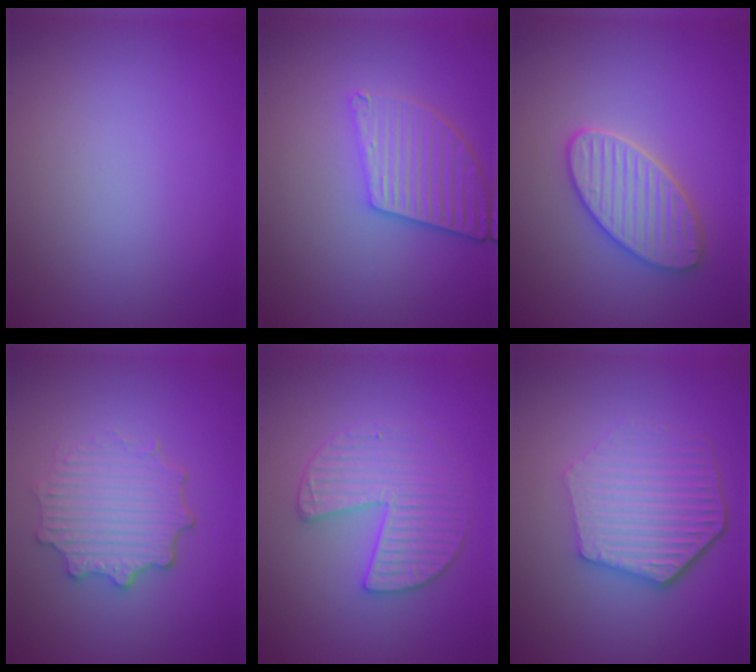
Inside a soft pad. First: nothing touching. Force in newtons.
{"total": 4.5, "press": 3.8, "slide": 2.5}
{"total": 4.2, "press": 3.9, "slide": 1.5}
{"total": 4.4, "press": 3.7, "slide": 2.5}
{"total": 3.5, "press": 3.4, "slide": 0.4}
{"total": 6.1, "press": 4.6, "slide": 4.1}